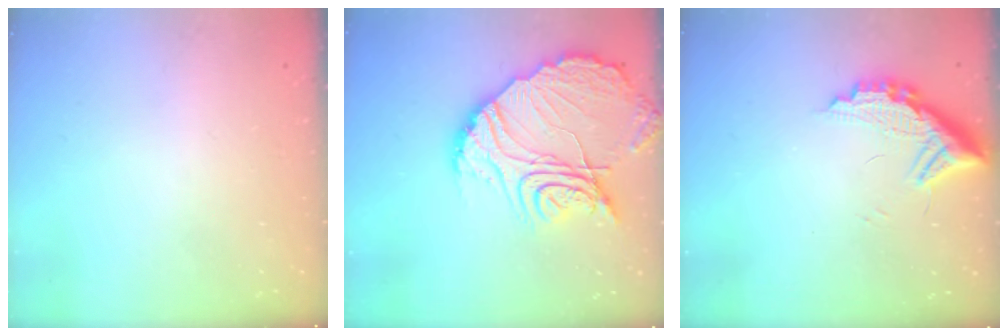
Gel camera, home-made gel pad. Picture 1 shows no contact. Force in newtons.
{"total": 20.3, "press": 20.2, "slide": 1.7}
{"total": 10.9, "press": 10.8, "slide": 0.8}